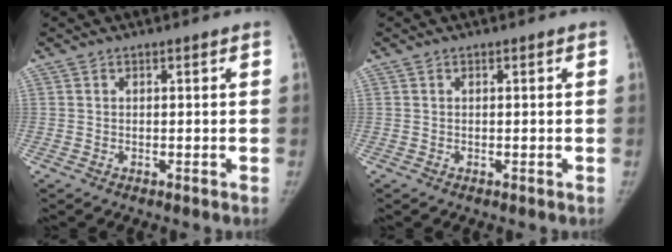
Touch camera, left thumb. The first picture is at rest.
{"total": 0.0}